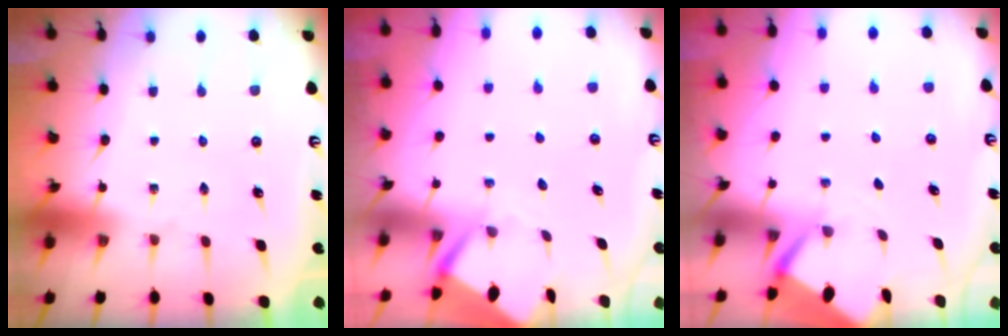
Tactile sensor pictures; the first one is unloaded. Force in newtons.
{"total": 3.8, "press": 3.8, "slide": 0.3}
{"total": 2.6, "press": 2.6, "slide": 0.4}